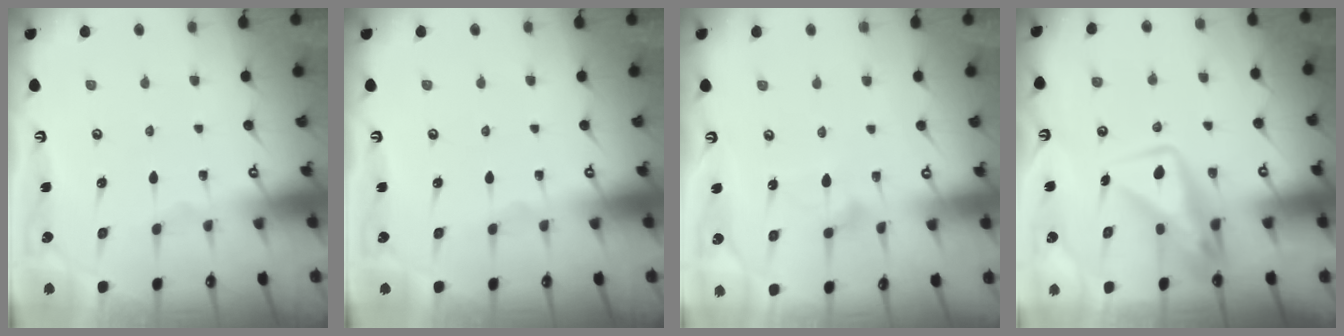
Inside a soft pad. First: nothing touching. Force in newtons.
{"total": 0.0}
{"total": 9.9, "press": 9.9, "slide": 0.5}
{"total": 10.6, "press": 10.5, "slide": 0.8}